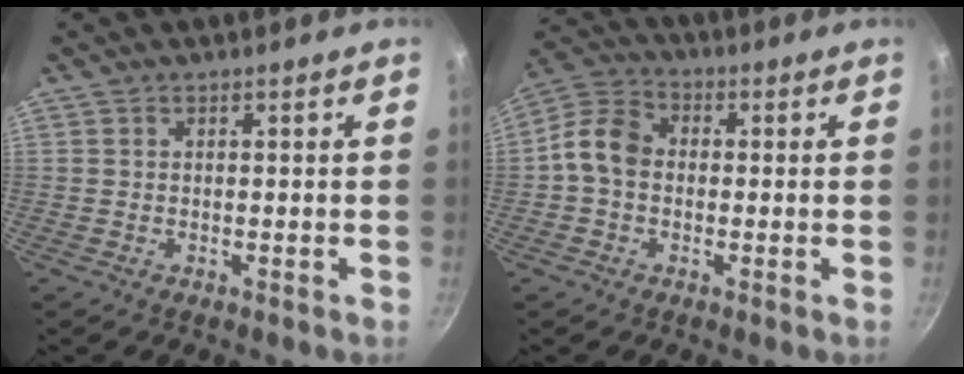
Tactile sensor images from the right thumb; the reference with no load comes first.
{"total": 8.0, "force": [-0.6, 6.2, 5.0], "torque": [-0.076, 0.026, -0.033]}